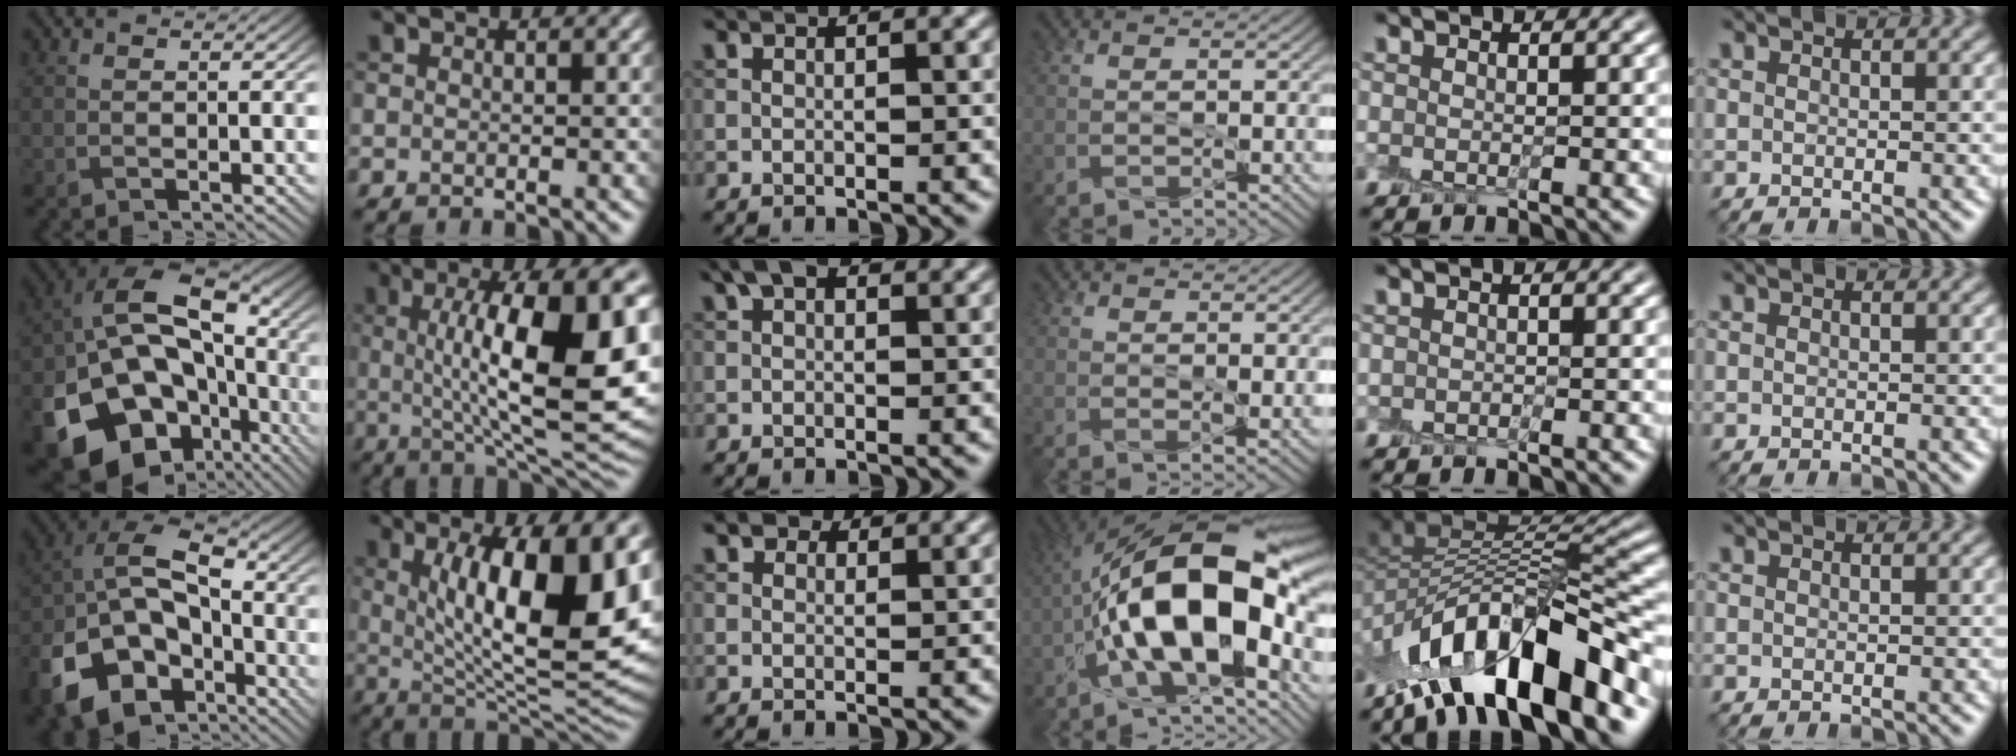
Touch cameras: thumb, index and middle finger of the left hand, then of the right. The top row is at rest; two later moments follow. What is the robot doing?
{"motion": "peel", "object": "plastic screen protector"}